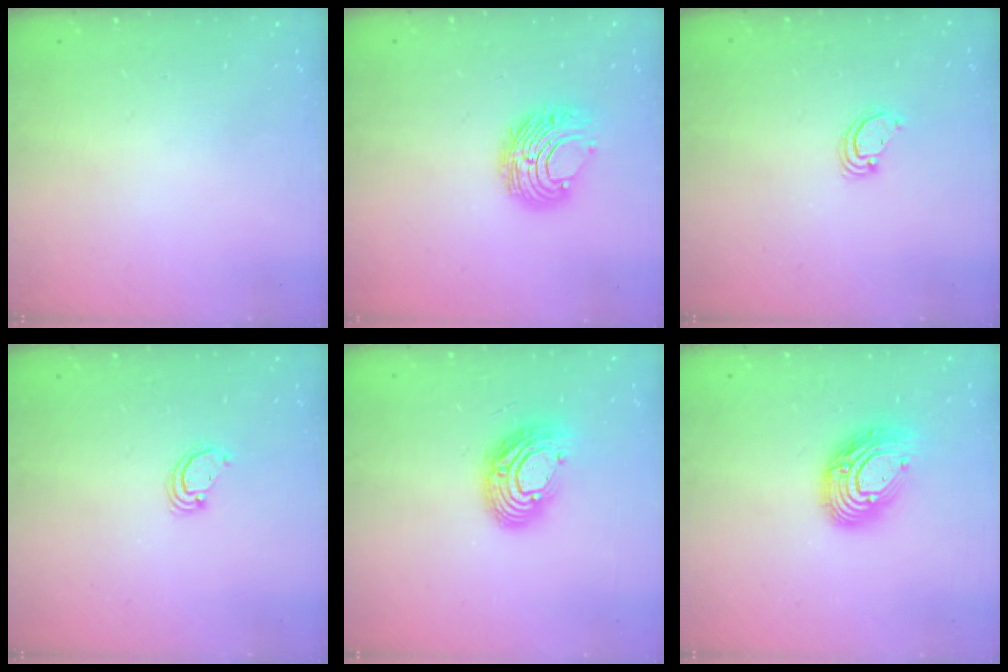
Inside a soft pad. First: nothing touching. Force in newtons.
{"total": 8.6, "press": 8.6, "slide": 0.5}
{"total": 2.5, "press": 2.5, "slide": 0.2}
{"total": 2.5, "press": 2.5, "slide": 0.2}
{"total": 12.3, "press": 12.3, "slide": 1.0}
{"total": 13.4, "press": 13.3, "slide": 1.4}